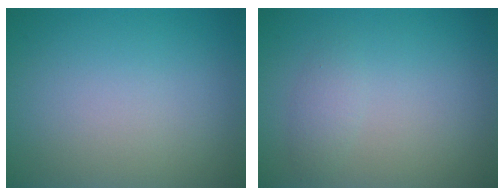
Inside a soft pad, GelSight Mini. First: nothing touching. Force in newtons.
{"total": 1.2, "press": 1.2, "slide": 0.0}